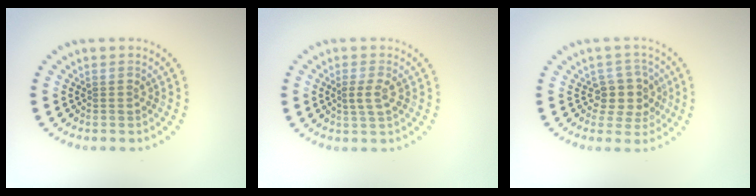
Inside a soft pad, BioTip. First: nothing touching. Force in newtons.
{"total": 1.8, "press": 1.7, "slide": 0.5}
{"total": 3.0, "press": 2.5, "slide": 1.6}